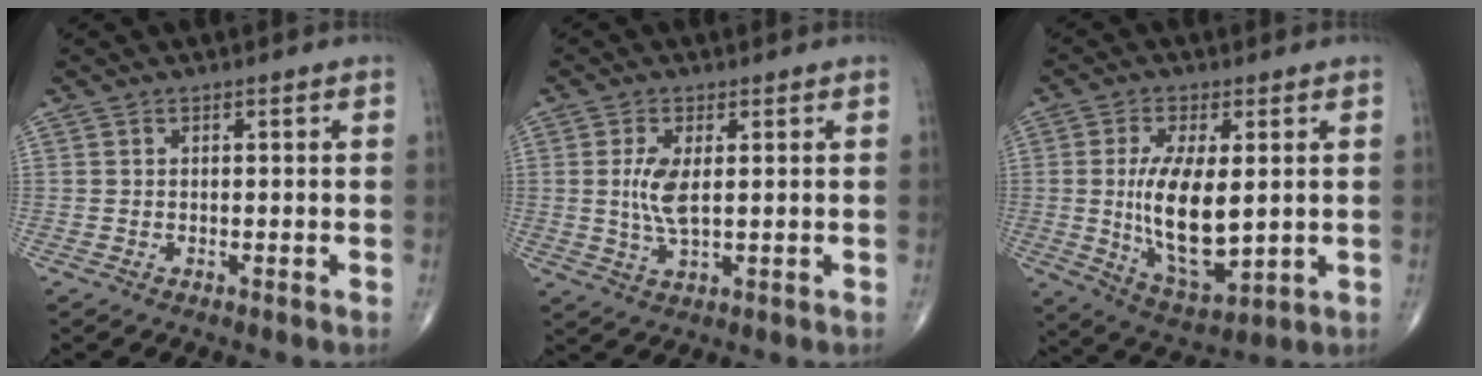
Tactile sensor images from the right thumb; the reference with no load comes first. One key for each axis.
{"total": 5.5, "fx": 0.8, "fy": 2.1, "fz": 5.0, "tx": -0.104, "ty": -0.009, "tz": 0.018}
{"total": 14.1, "fx": 0.5, "fy": 6.0, "fz": 12.8, "tx": -0.229, "ty": -0.023, "tz": 0.023}